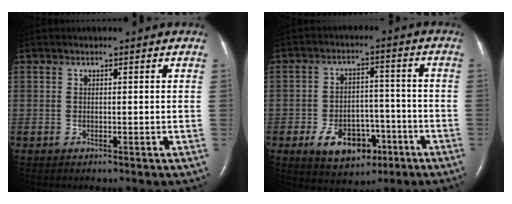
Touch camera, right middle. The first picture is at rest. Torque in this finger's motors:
{"motor_torque": [1.16, -0.65, 0.17, 0.04]}